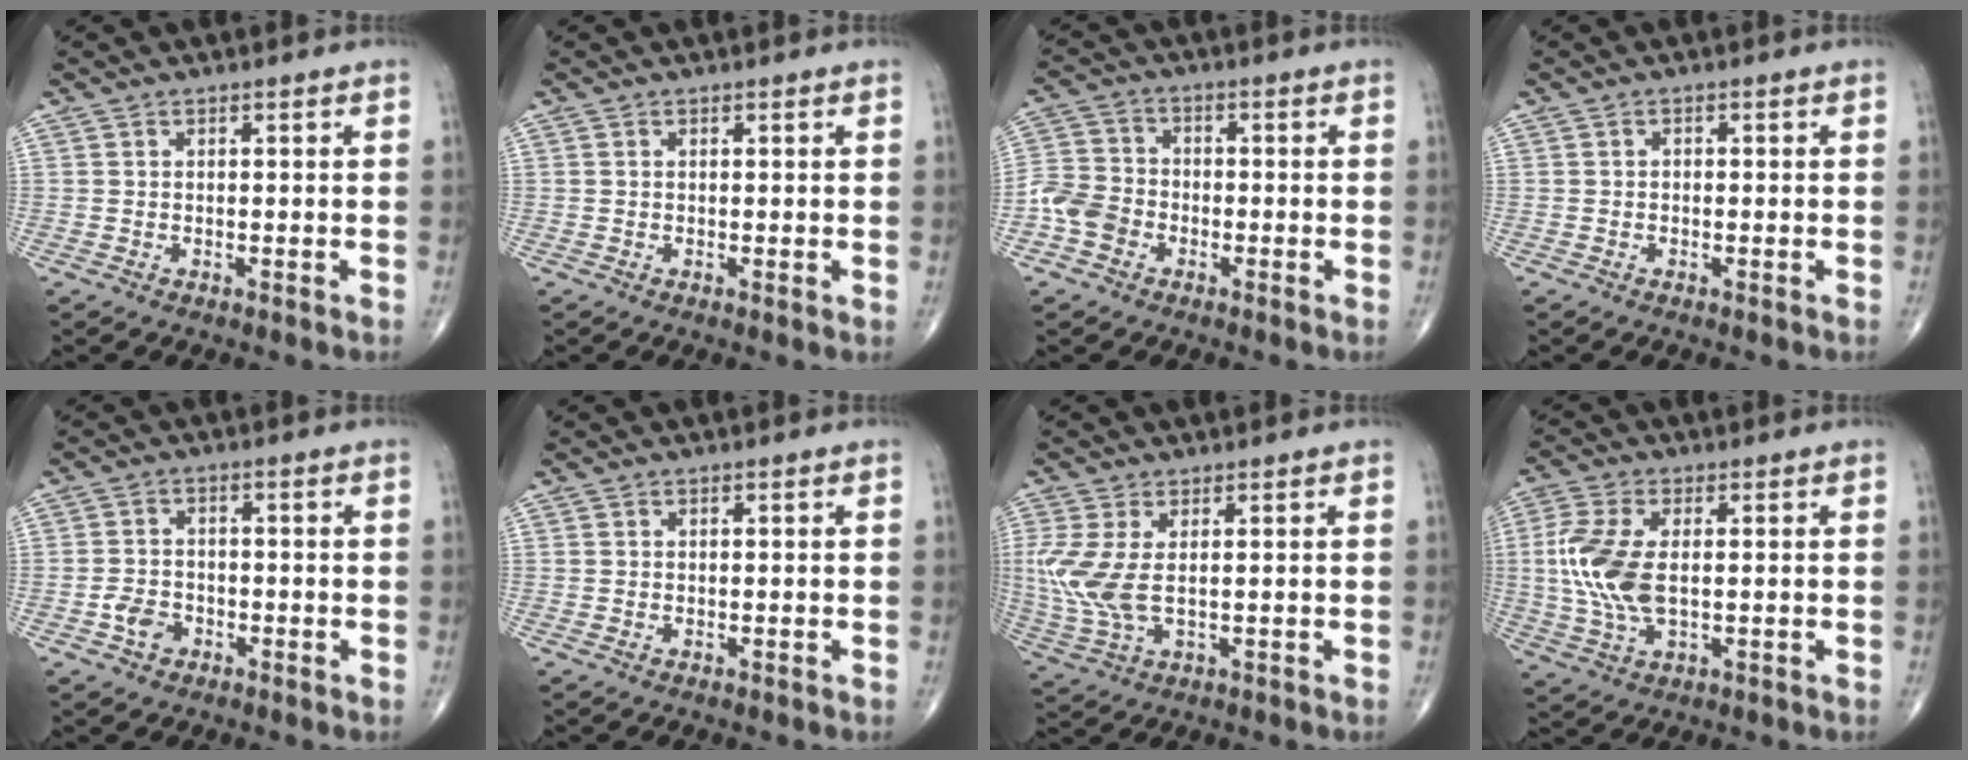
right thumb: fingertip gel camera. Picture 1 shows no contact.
{"total": 0.6, "force": [0.1, 0.1, 0.6], "torque": [-0.015, -0.003, 0.002]}
{"total": 6.4, "force": [-2.7, 5.2, 2.7], "torque": [-0.045, 0.023, -0.059]}
{"total": 0.6, "force": [-0.1, 0.5, 0.4], "torque": [-0.002, 0.002, -0.006]}
{"total": 3.9, "force": [-1.7, 2.9, 1.9], "torque": [-0.026, 0.013, -0.031]}
{"total": 0.0}
{"total": 8.9, "force": [0.9, 4.3, 7.7], "torque": [-0.207, -0.004, 0.029]}
{"total": 12.1, "force": [0.3, 6.5, 10.2], "torque": [-0.239, 0.001, 0.006]}